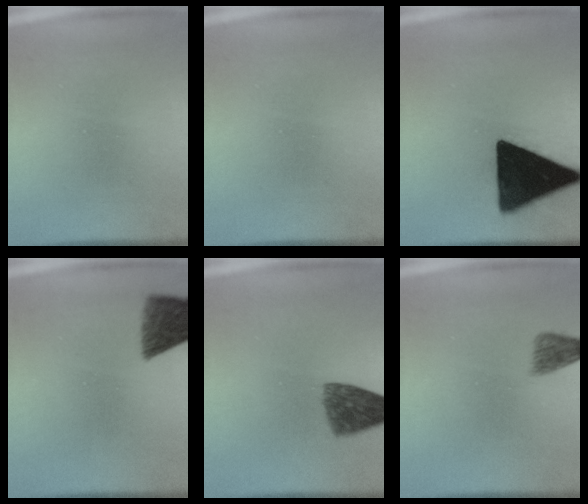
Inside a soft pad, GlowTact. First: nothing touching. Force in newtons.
{"total": 0.0}
{"total": 18.8}
{"total": 7.4}
{"total": 6.9}
{"total": 2.1}